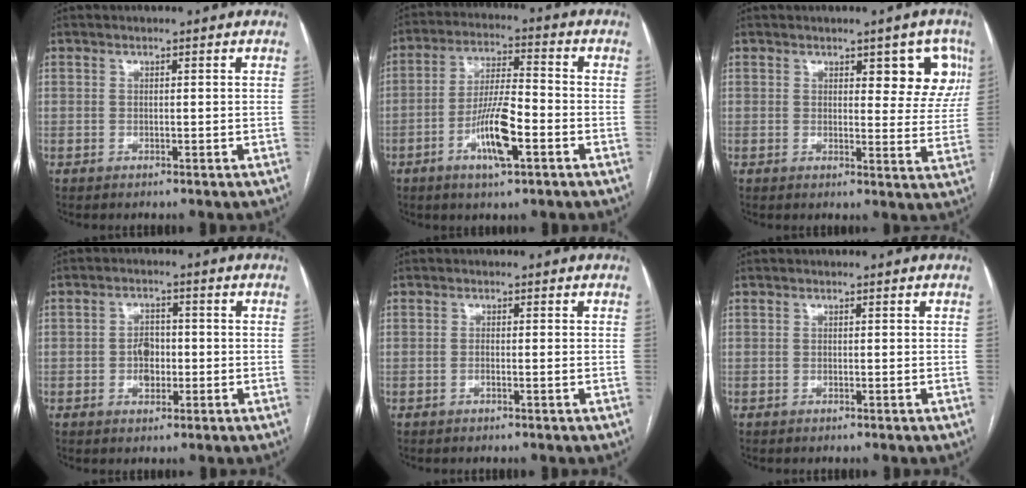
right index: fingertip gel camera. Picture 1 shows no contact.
{"total": 9.9, "force": [-3.9, 1.8, 8.9], "torque": [-0.170, 0.000, -0.070]}
{"total": 7.7, "force": [3.5, 3.2, 6.0], "torque": [-0.051, 0.006, 0.040]}
{"total": 3.8, "force": [-0.7, 2.6, 2.7], "torque": [-0.046, 0.006, -0.012]}
{"total": 1.0, "force": [-0.3, 0.0, 0.9], "torque": [-0.016, 0.001, -0.005]}
{"total": 0.0}